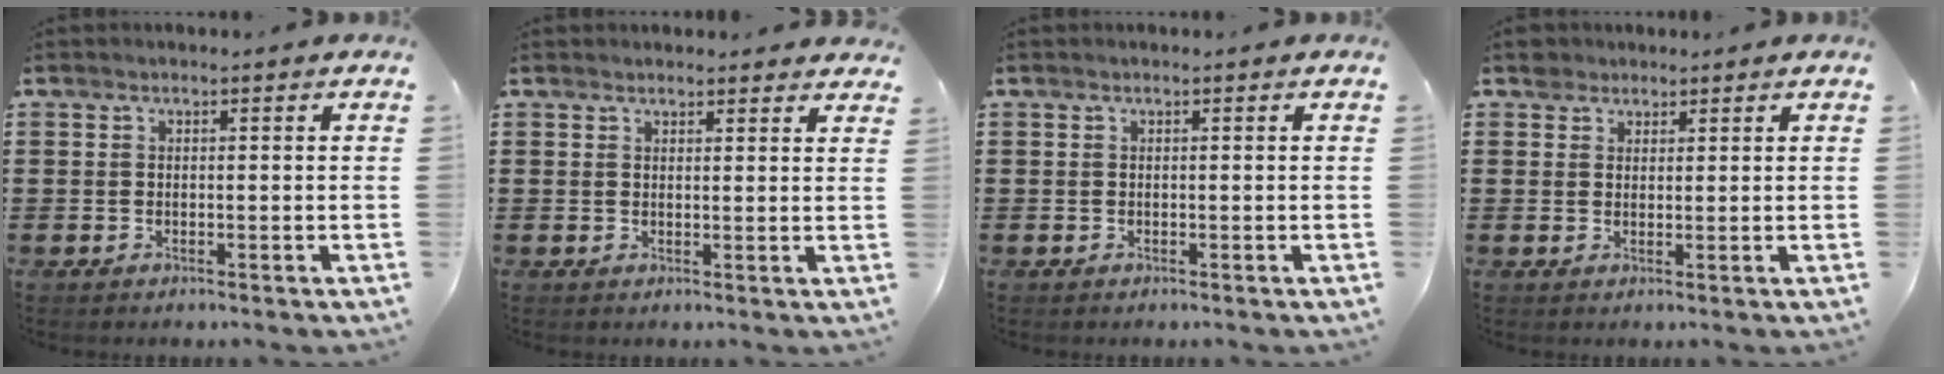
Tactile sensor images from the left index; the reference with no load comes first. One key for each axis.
{"total": 1.7, "fx": 1.7, "fy": 0.3, "fz": 0.2, "tx": -0.007, "ty": 0.002, "tz": 0.033}
{"total": 0.0}
{"total": 2.3, "fx": 1.9, "fy": 1.3, "fz": 0.0, "tx": 0.002, "ty": 0.002, "tz": 0.036}